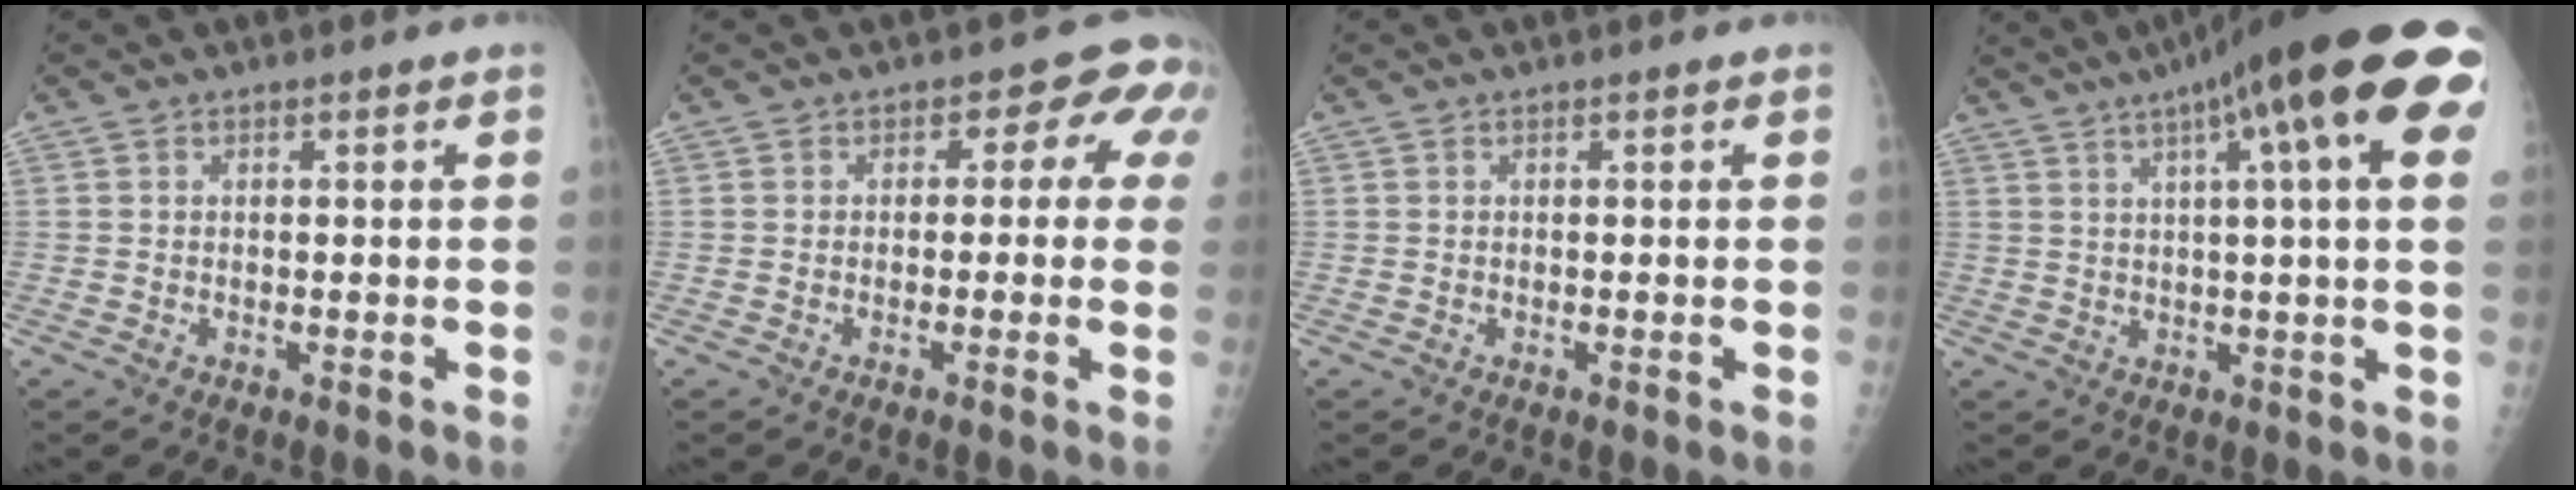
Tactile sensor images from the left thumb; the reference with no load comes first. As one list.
[{"total": 5.2, "force": [0.8, 3.8, 3.4], "torque": [0.012, 0.012, -0.009]}, {"total": 0.0}, {"total": 23.0, "force": [10.5, 3.7, 20.1], "torque": [-0.275, 0.023, 0.135]}]